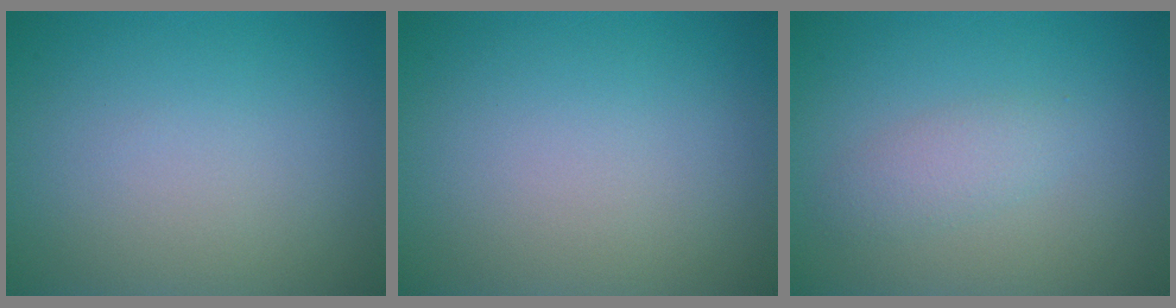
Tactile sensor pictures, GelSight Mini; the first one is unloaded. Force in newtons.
{"total": 0.0}
{"total": 1.8, "press": 1.8, "slide": 0.0}